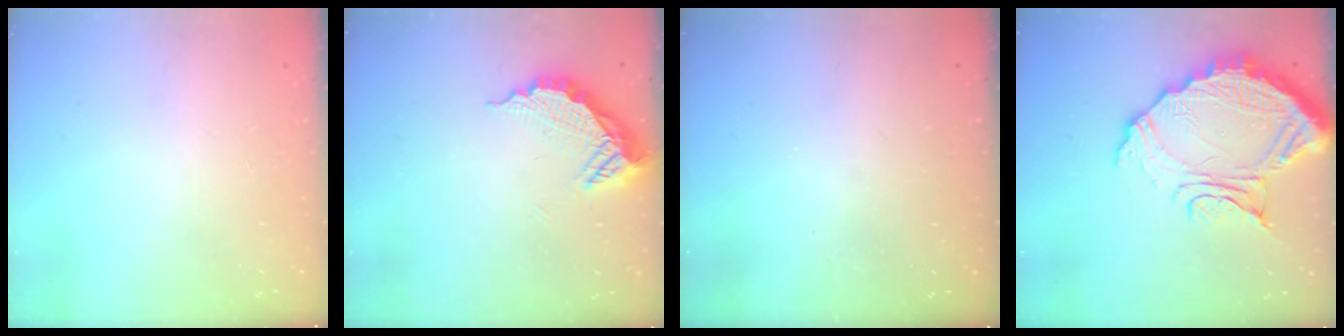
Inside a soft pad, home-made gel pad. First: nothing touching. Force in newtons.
{"total": 9.5, "press": 9.5, "slide": 0.7}
{"total": 3.1, "press": 3.0, "slide": 0.8}
{"total": 16.5, "press": 16.4, "slide": 1.3}